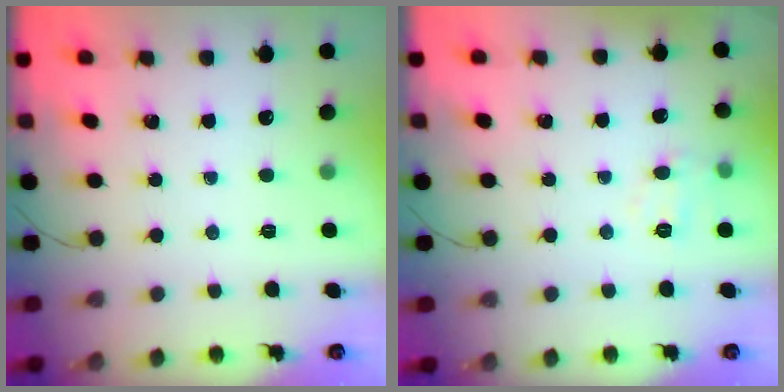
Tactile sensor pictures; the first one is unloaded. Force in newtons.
{"total": 6.5, "press": 6.4, "slide": 1.1}